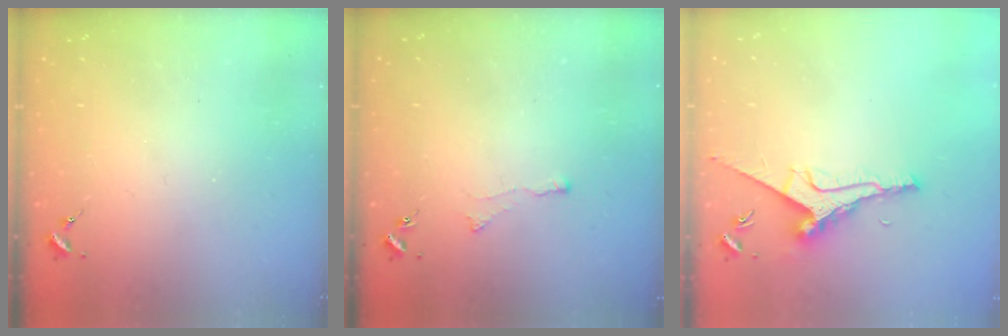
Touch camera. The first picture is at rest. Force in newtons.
{"total": 2.6, "press": 2.5, "slide": 0.6}
{"total": 9.5, "press": 9.4, "slide": 0.9}